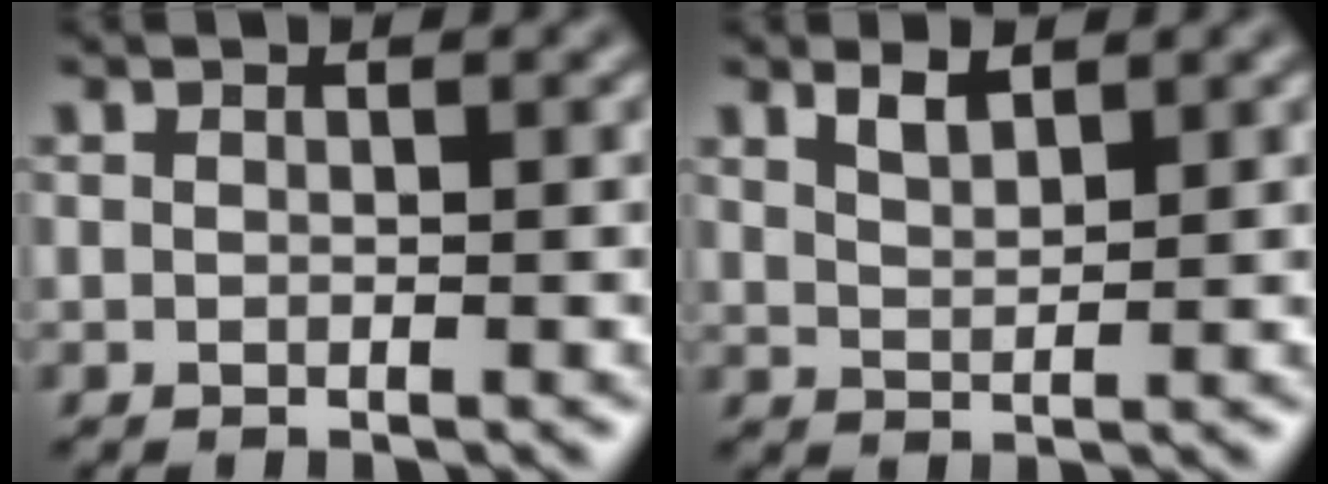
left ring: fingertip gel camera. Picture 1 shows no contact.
{"total": 1.9, "force": [1.5, 0.5, 1.1], "torque": [-0.022, -0.001, 0.030]}